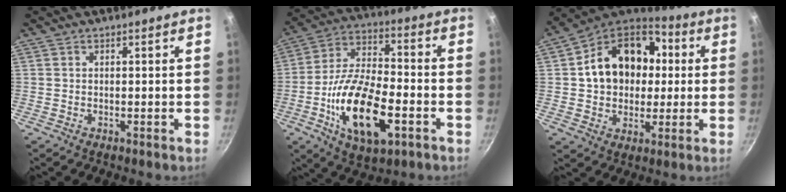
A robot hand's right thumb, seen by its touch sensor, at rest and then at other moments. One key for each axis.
{"total": 19.4, "fx": -6.3, "fy": 8.8, "fz": 16.1, "tx": -0.289, "ty": 0.025, "tz": -0.115}
{"total": 19.3, "fx": 2.5, "fy": 15.0, "fz": 11.9, "tx": -0.171, "ty": 0.033, "tz": 0.031}